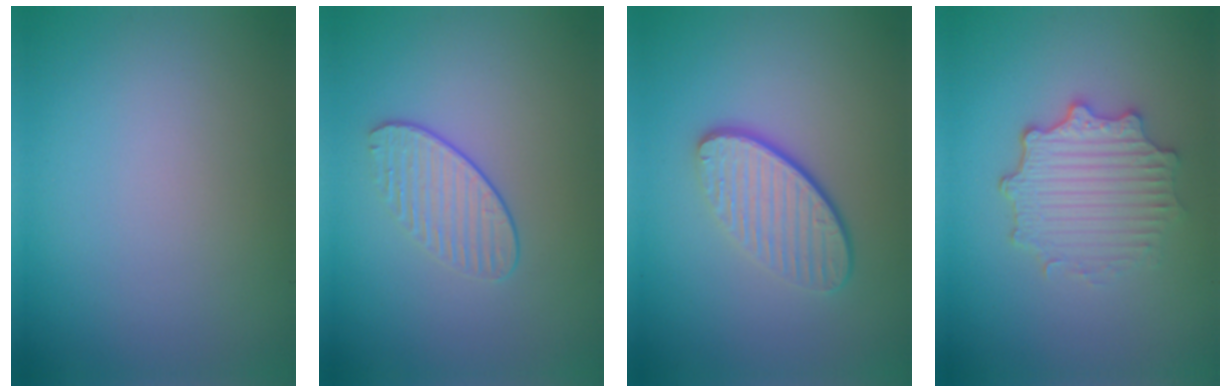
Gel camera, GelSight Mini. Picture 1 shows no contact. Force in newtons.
{"total": 1.9, "press": 1.5, "slide": 1.2}
{"total": 4.2, "press": 3.0, "slide": 3.0}
{"total": 4.5, "press": 3.7, "slide": 2.6}